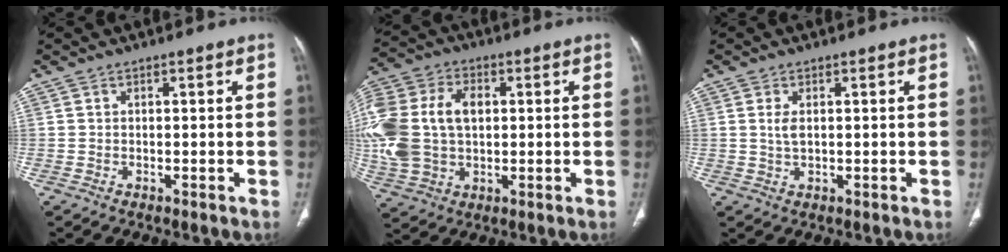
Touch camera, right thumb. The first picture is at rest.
{"total": 22.0, "force": [1.9, 15.2, 15.8], "torque": [-0.383, 0.019, 0.046]}
{"total": 2.5, "force": [0.5, 1.2, 2.1], "torque": [-0.048, -0.002, 0.013]}